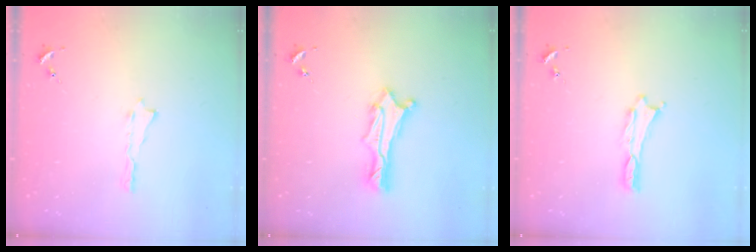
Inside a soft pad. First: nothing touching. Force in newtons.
{"total": 2.4, "press": 2.4, "slide": 0.3}
{"total": 0.0}